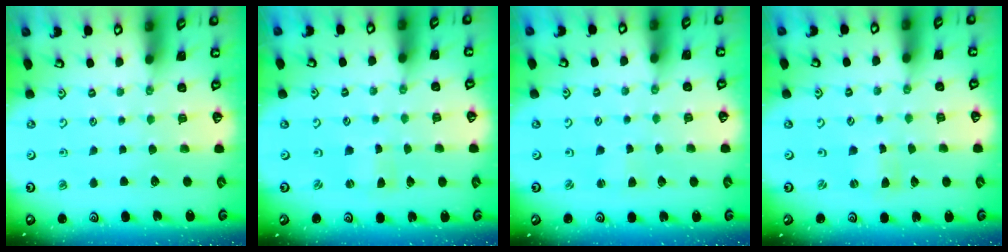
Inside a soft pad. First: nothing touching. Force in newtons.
{"total": 0.0}
{"total": 1.6, "press": 1.6, "slide": 0.3}
{"total": 0.0}